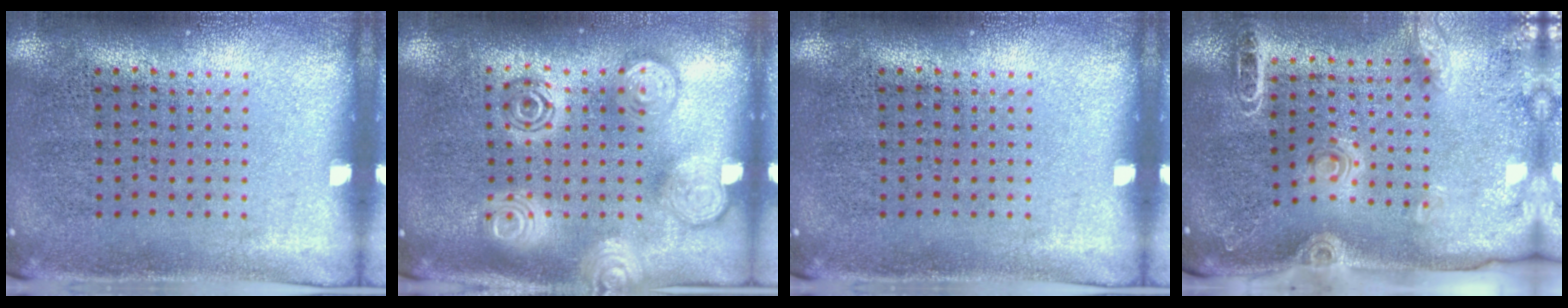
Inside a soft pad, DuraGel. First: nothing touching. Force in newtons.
{"total": 2.6, "press": 2.6, "slide": 0.3}
{"total": 0.0}
{"total": 2.0, "press": 1.8, "slide": 0.7}